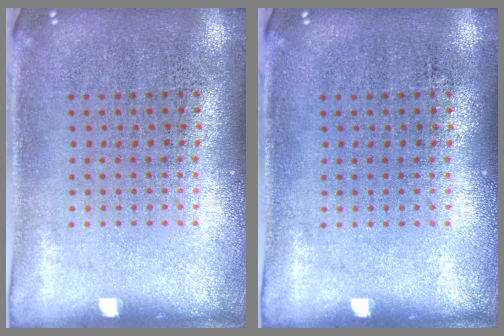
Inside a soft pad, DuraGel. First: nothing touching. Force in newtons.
{"total": 0.0}